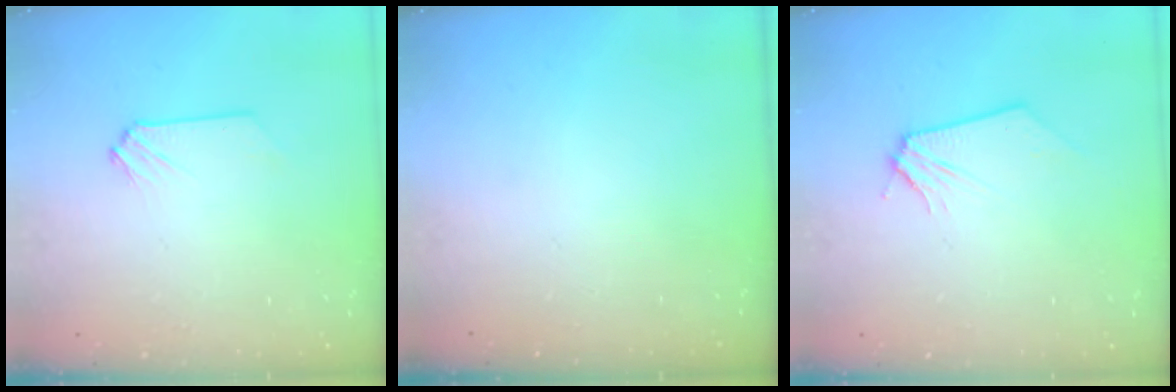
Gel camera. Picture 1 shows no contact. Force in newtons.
{"total": 0.0}
{"total": 0.0}